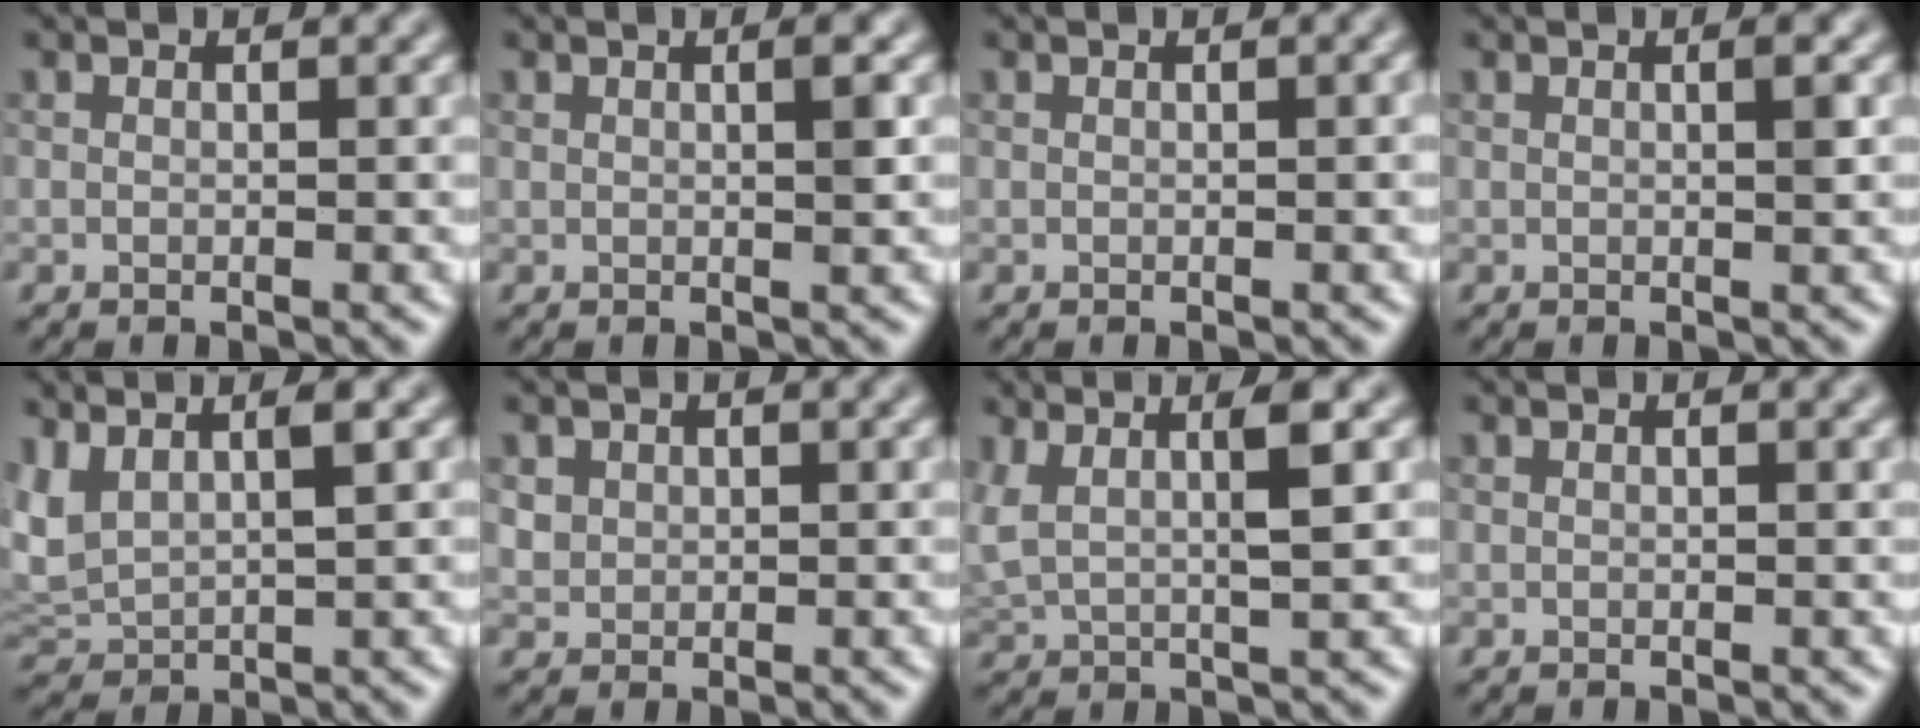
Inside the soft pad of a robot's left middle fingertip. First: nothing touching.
{"total": 1.3, "force": [0.0, 0.2, 1.3], "torque": [-0.012, 0.003, -0.001]}
{"total": 1.1, "force": [0.2, 0.4, 1.0], "torque": [-0.010, 0.005, -0.001]}
{"total": 1.1, "force": [-0.1, 0.2, 1.0], "torque": [-0.010, 0.003, -0.002]}
{"total": 2.3, "force": [0.7, 0.8, 2.1], "torque": [-0.056, 0.006, 0.027]}
{"total": 0.8, "force": [0.2, 0.8, 0.1], "torque": [-0.010, 0.002, 0.015]}
{"total": 3.2, "force": [1.2, 0.7, 2.9], "torque": [-0.068, 0.004, 0.033]}
{"total": 1.1, "force": [0.7, 0.5, 0.7], "torque": [0.000, 0.005, 0.000]}